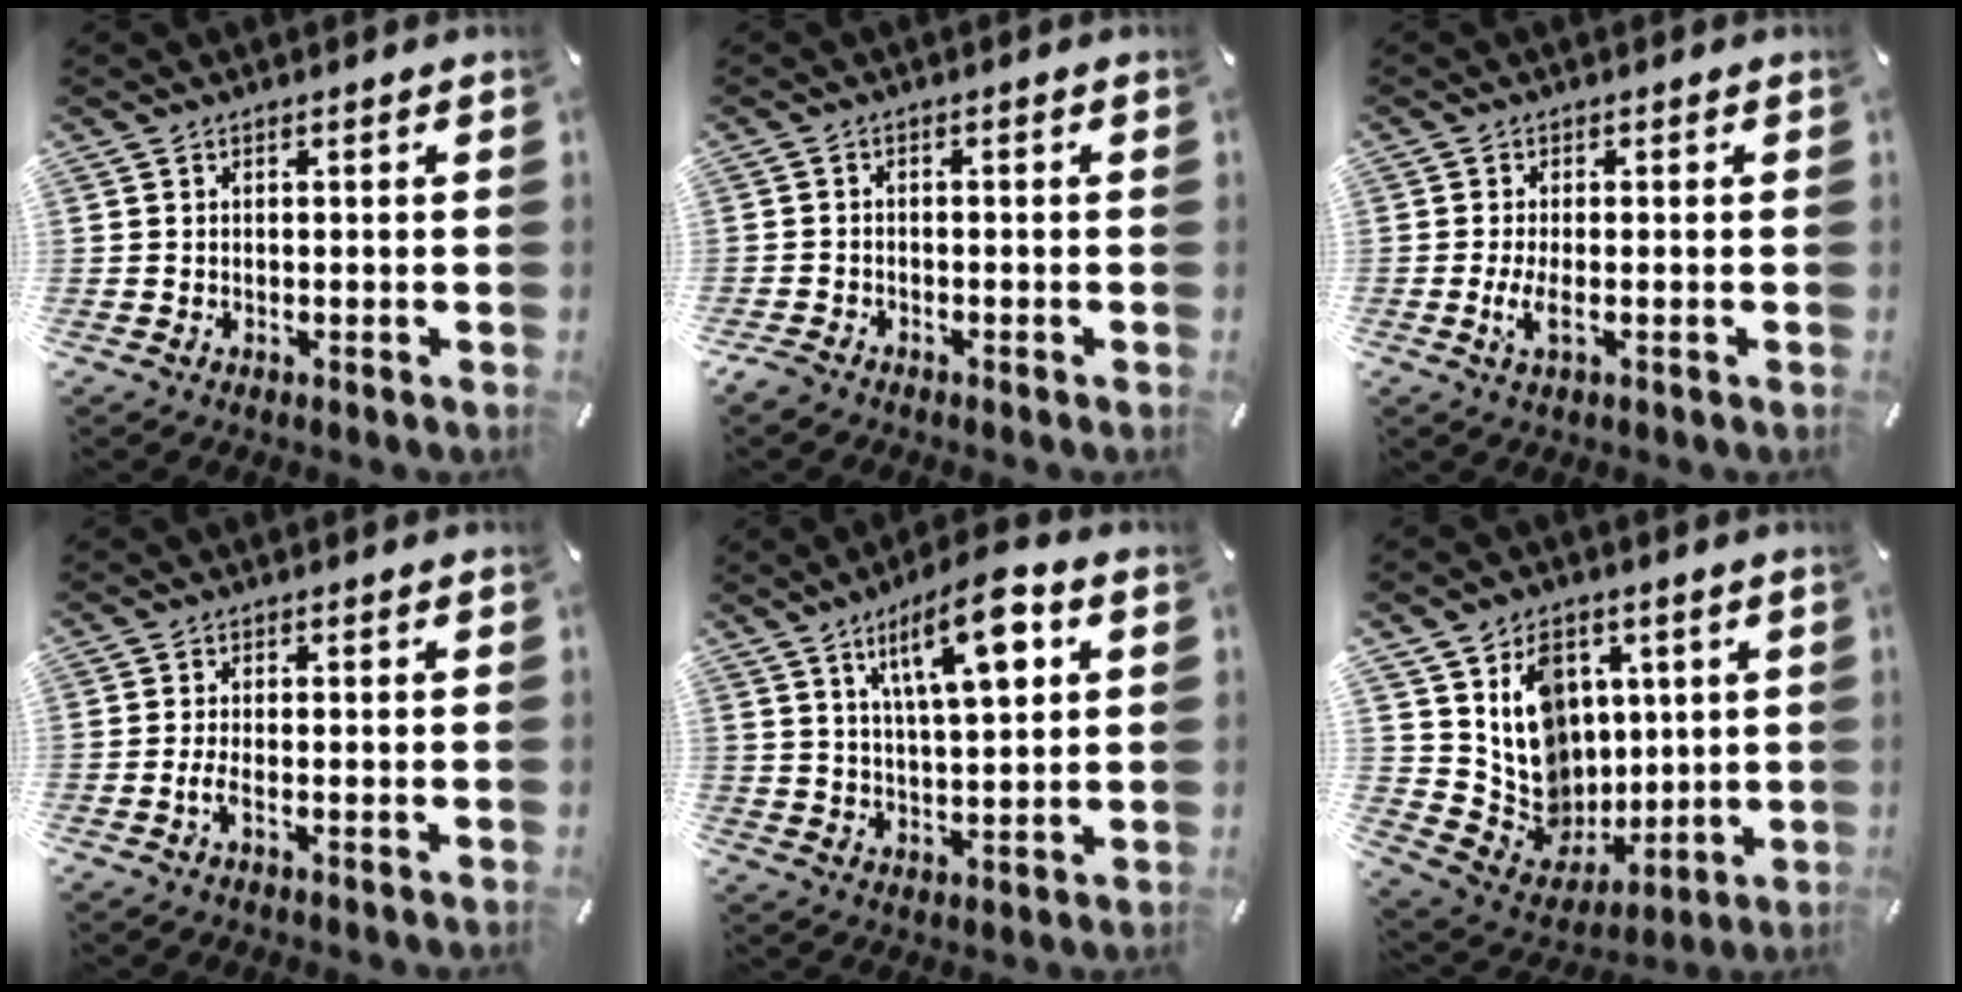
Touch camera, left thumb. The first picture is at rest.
{"total": 2.4, "force": [-2.0, 1.1, 0.7], "torque": [-0.019, 0.009, -0.042]}
{"total": 4.0, "force": [-0.9, 1.2, 3.7], "torque": [-0.083, -0.008, -0.020]}
{"total": 2.8, "force": [-1.1, 0.6, 2.5], "torque": [-0.058, -0.006, -0.022]}
{"total": 14.0, "force": [6.3, 4.8, 11.5], "torque": [-0.186, -0.019, 0.098]}
{"total": 15.3, "force": [3.2, 13.5, 6.5], "torque": [-0.112, -0.017, 0.080]}